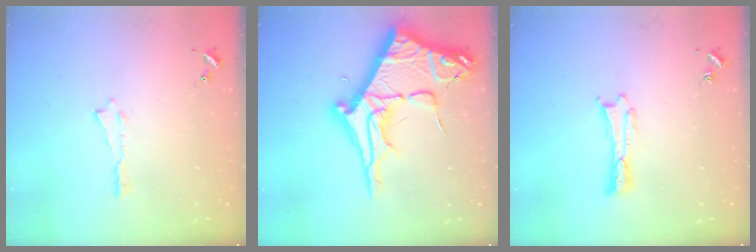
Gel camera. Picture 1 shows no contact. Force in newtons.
{"total": 12.4, "press": 12.4, "slide": 1.4}
{"total": 0.0}